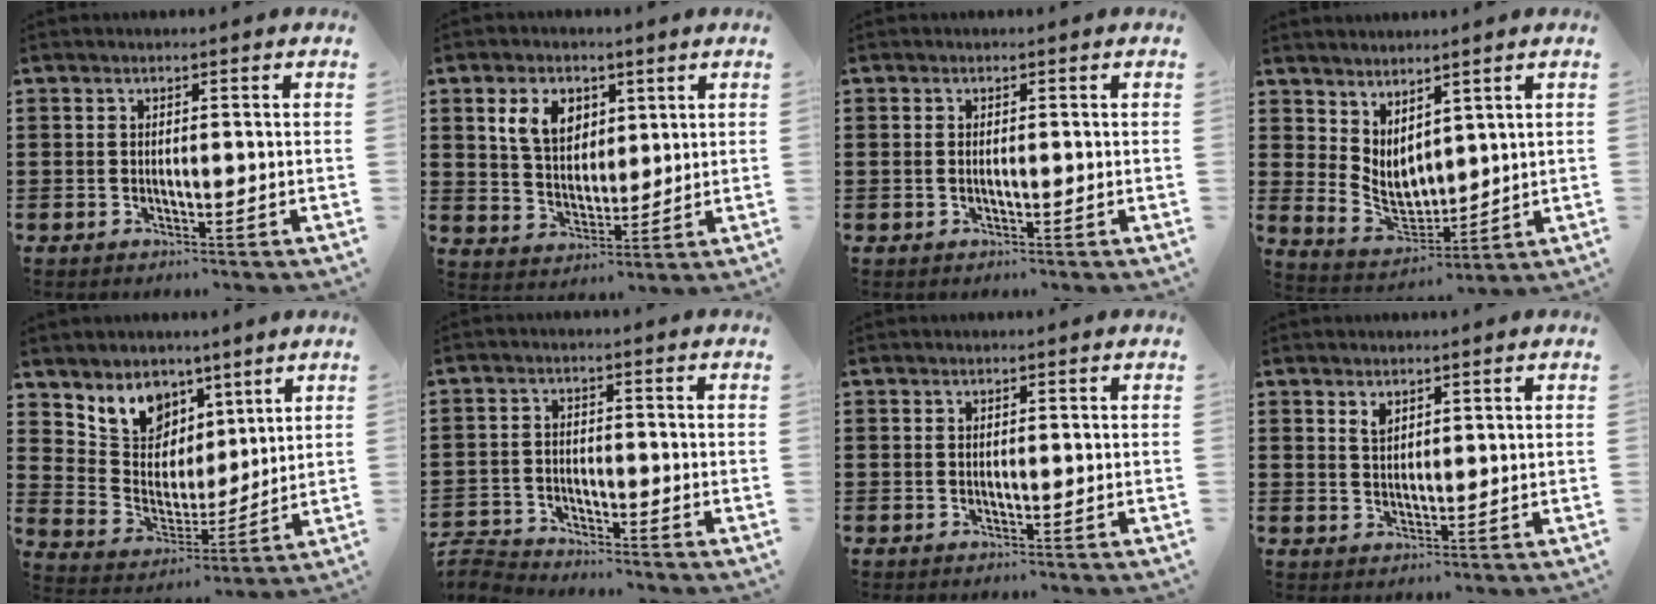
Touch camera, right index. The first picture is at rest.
{"total": 6.3, "force": [2.9, 4.4, 3.5], "torque": [-0.079, 0.015, 0.051]}
{"total": 0.7, "force": [0.0, 0.3, 0.6], "torque": [-0.013, 0.001, -0.001]}
{"total": 4.3, "force": [2.6, 2.8, 2.0], "torque": [-0.060, -0.014, 0.049]}
{"total": 8.1, "force": [5.6, 5.7, 1.1], "torque": [-0.065, -0.033, 0.107]}
{"total": 3.6, "force": [-3.5, 0.4, 0.0], "torque": [-0.021, -0.004, -0.082]}
{"total": 0.0}
{"total": 1.8, "force": [1.4, 1.0, 0.7], "torque": [-0.016, 0.004, 0.026]}